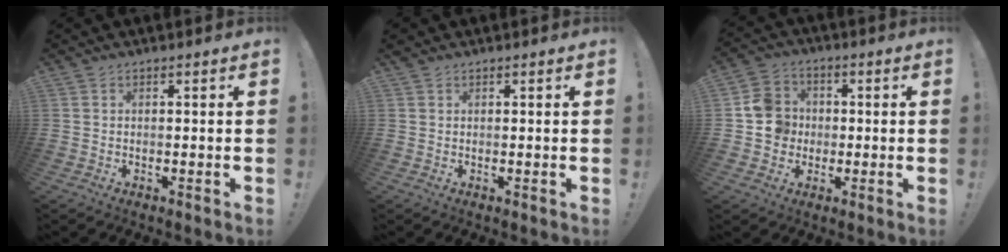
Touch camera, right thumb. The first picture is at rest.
{"total": 0.9, "force": [0.8, 0.5, 0.2], "torque": [0.003, -0.002, 0.014]}
{"total": 9.8, "force": [-0.1, 9.3, 3.0], "torque": [-0.036, 0.015, 0.004]}